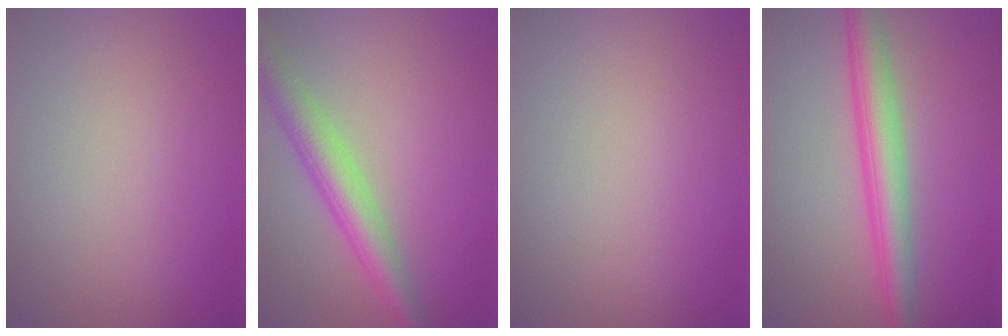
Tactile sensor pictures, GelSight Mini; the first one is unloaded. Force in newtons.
{"total": 4.9, "press": 4.9, "slide": 0.2}
{"total": 0.0}
{"total": 5.0, "press": 5.0, "slide": 0.1}